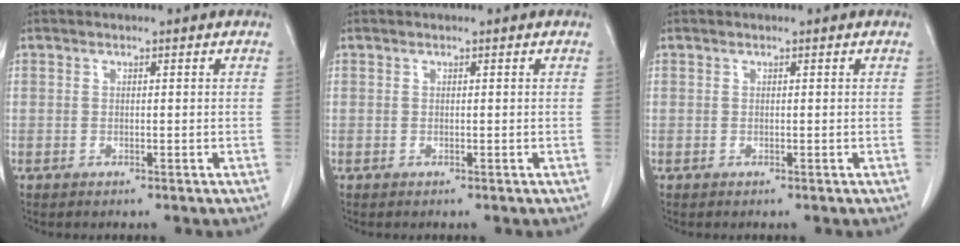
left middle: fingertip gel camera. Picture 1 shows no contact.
{"total": 0.0}
{"total": 0.0}